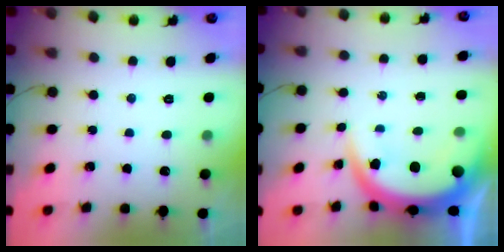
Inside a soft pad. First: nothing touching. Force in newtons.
{"total": 9.5, "press": 9.5, "slide": 0.8}